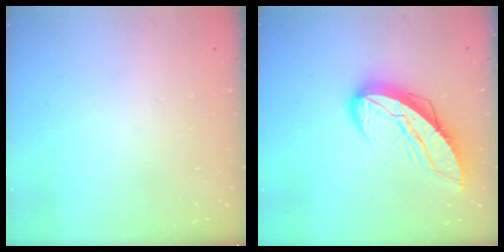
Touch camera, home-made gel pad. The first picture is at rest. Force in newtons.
{"total": 11.7, "press": 11.7, "slide": 1.1}